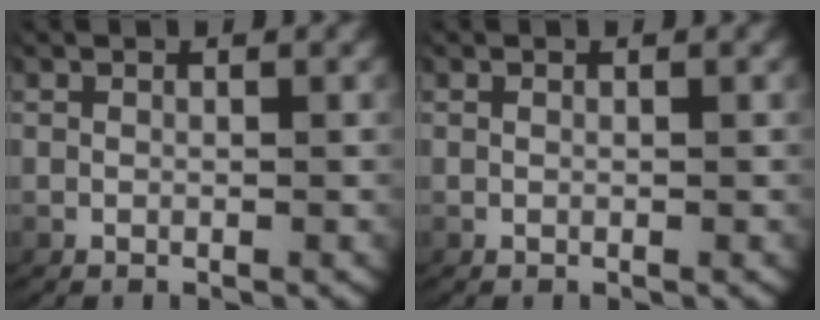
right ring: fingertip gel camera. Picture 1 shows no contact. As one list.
[{"total": 0.0}]